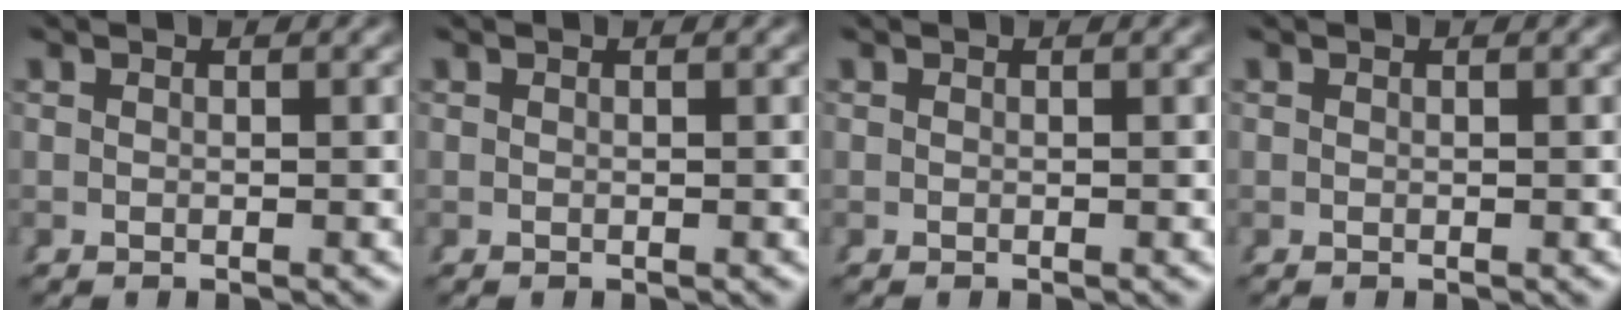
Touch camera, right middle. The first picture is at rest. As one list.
[{"total": 0.0}, {"total": 0.0}, {"total": 0.0}]